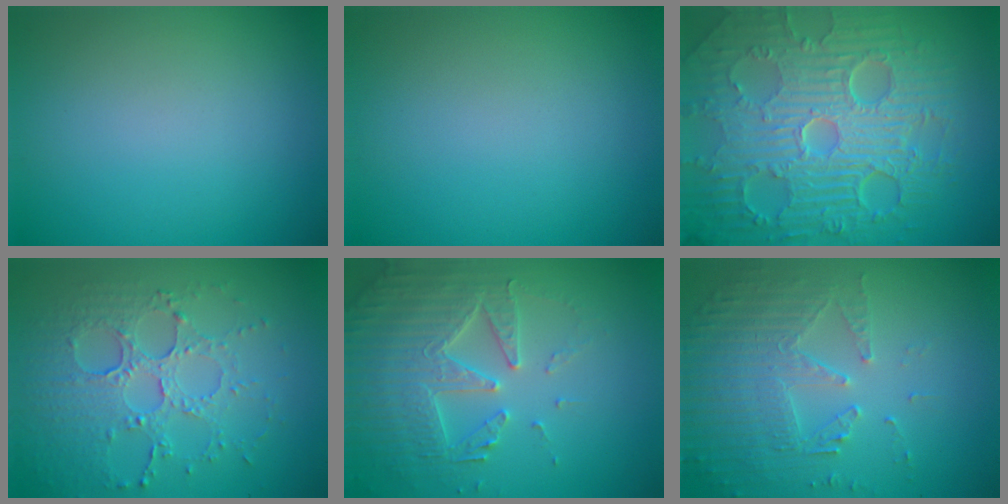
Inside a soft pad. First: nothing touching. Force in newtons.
{"total": 0.0}
{"total": 11.5, "press": 7.4, "slide": 8.8}
{"total": 5.5, "press": 3.8, "slide": 4.0}
{"total": 4.8, "press": 4.4, "slide": 2.0}
{"total": 5.5, "press": 3.7, "slide": 4.0}